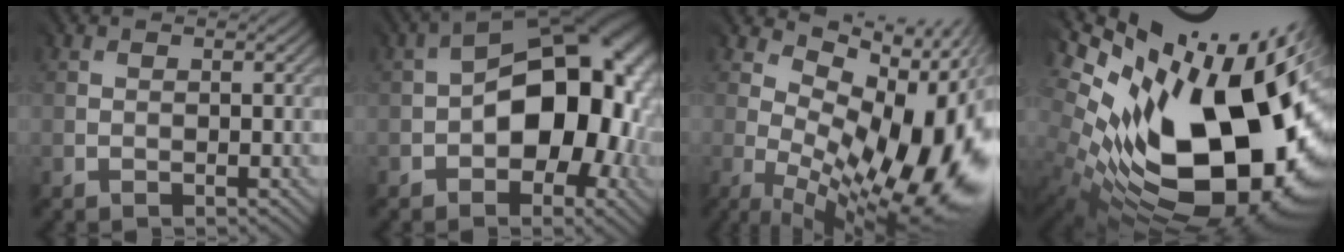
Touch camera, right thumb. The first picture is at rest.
{"total": 16.2, "force": [-1.5, 10.1, 12.6], "torque": [-0.150, -0.003, -0.027]}
{"total": 15.4, "force": [-0.4, 7.7, 13.3], "torque": [-0.196, -0.027, 0.011]}
{"total": 21.1, "force": [0.0, 11.1, 17.9], "torque": [-0.334, -0.079, 0.034]}